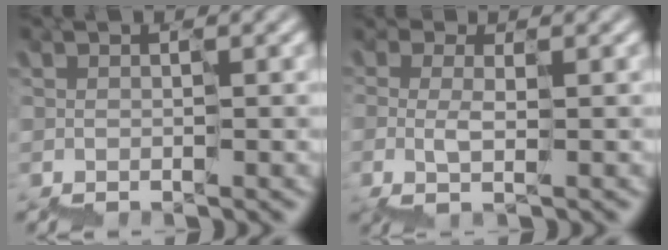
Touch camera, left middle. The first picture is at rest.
{"total": 0.9, "force": [0.2, 0.4, 0.8], "torque": [-0.021, 0.003, 0.008]}